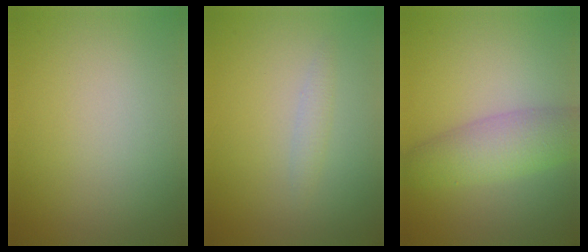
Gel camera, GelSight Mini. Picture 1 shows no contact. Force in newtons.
{"total": 1.0, "press": 1.0, "slide": 0.0}
{"total": 4.6, "press": 4.6, "slide": 0.1}